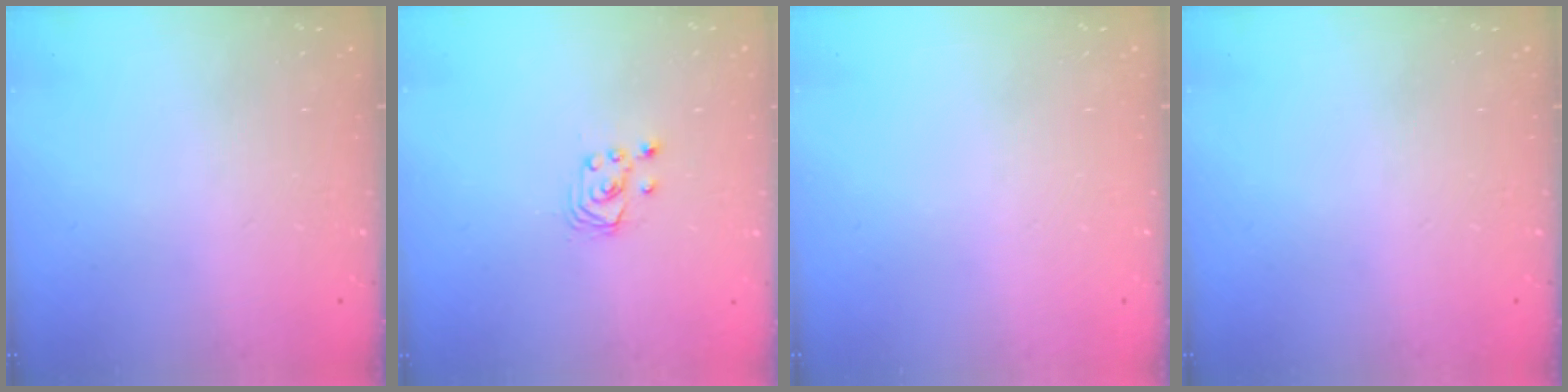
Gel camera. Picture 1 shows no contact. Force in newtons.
{"total": 2.5, "press": 2.5, "slide": 0.3}
{"total": 0.0}
{"total": 0.0}